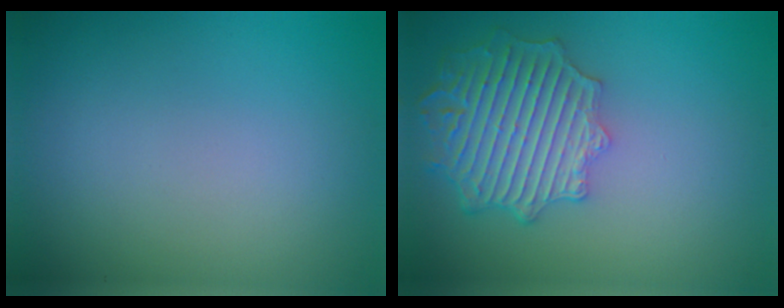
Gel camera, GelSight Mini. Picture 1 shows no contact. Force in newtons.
{"total": 6.3, "press": 5.1, "slide": 3.7}